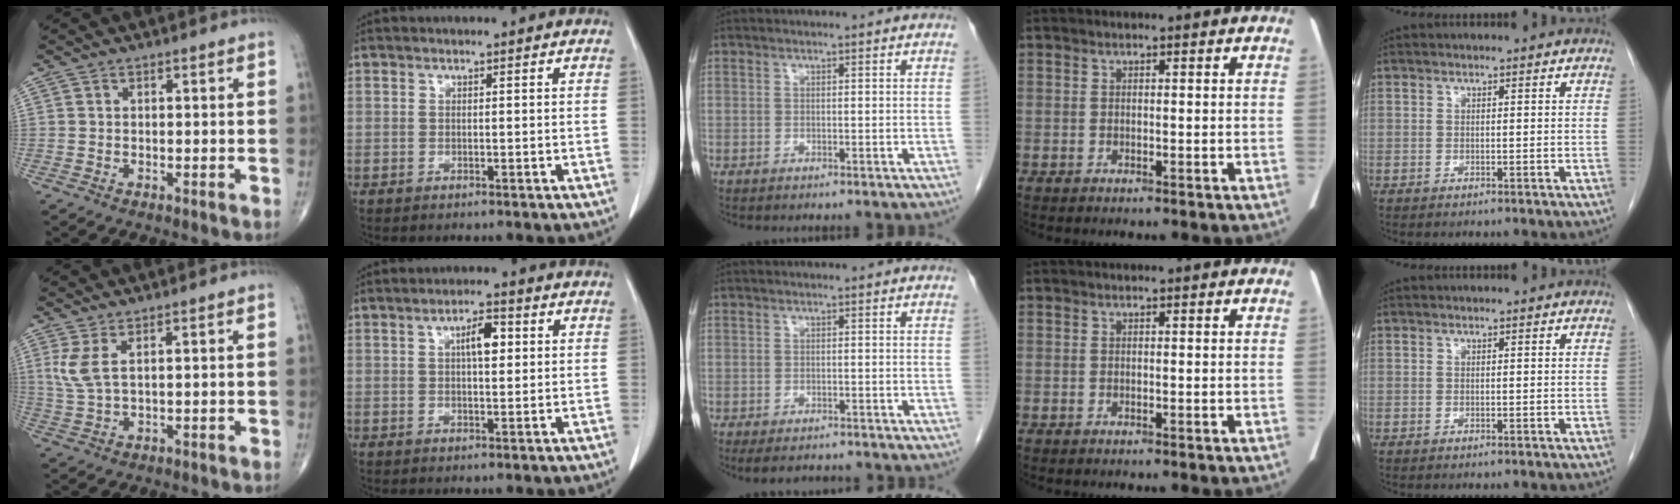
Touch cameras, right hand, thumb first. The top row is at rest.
{"thumb": {"total": 4.5, "force": [1.8, 1.2, 3.9], "torque": [-0.101, -0.008, 0.048]}, "index": {"total": 5.0, "force": [1.3, 2.1, 4.3], "torque": [-0.068, 0.011, 0.019]}, "middle": {"total": 3.7, "force": [-3.3, 1.0, 1.2], "torque": [-0.018, -0.009, -0.049]}}